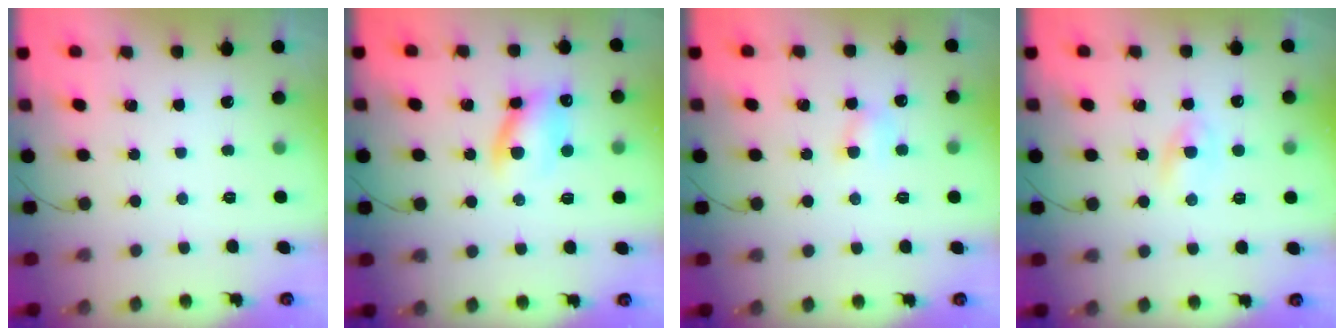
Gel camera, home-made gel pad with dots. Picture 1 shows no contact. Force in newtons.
{"total": 9.8, "press": 9.7, "slide": 1.5}
{"total": 4.4, "press": 4.3, "slide": 0.9}
{"total": 2.2, "press": 2.0, "slide": 0.9}